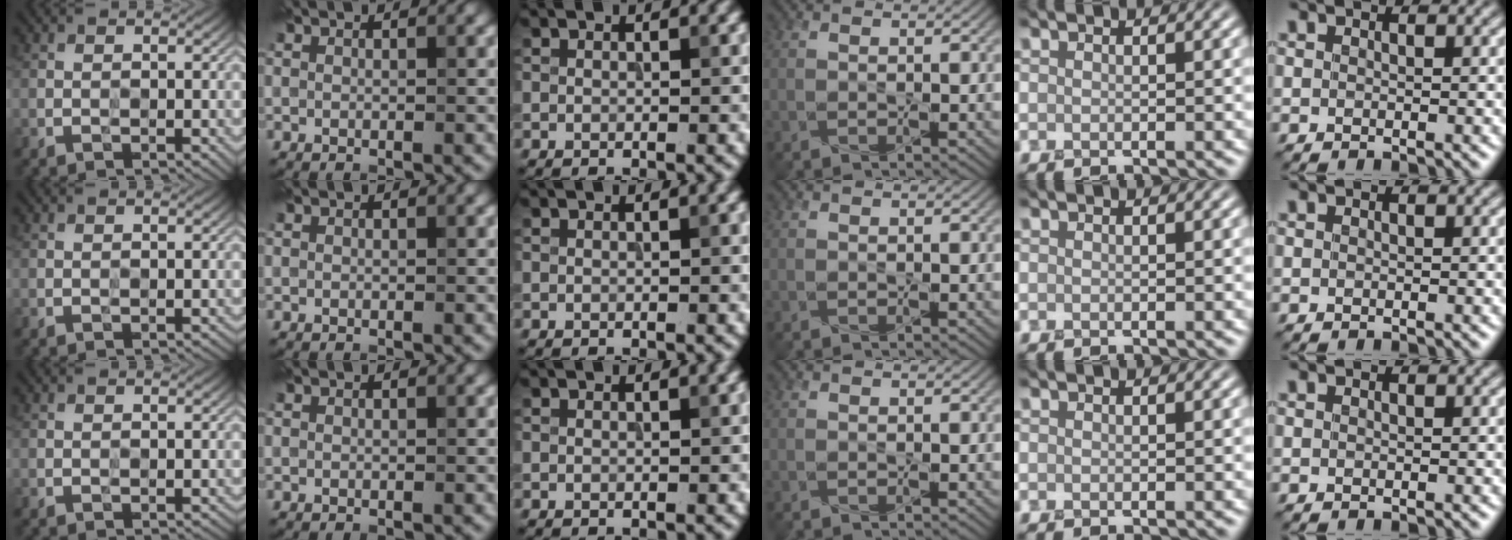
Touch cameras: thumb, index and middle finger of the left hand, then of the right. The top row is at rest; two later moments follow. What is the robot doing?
{"motion": "screw", "object": "organic brewed tea cap"}